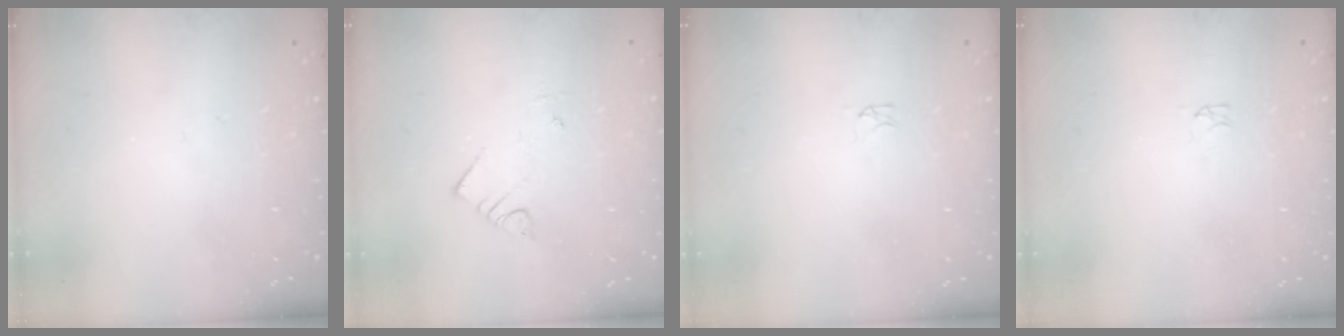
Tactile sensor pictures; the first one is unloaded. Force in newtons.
{"total": 3.4, "press": 3.4, "slide": 0.1}
{"total": 0.0}
{"total": 0.0}